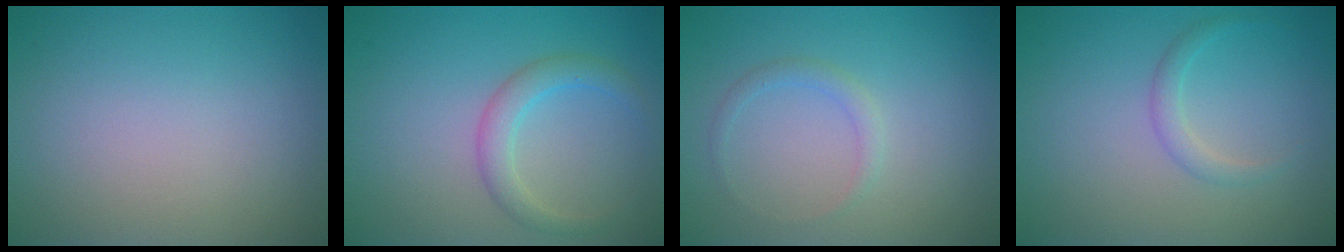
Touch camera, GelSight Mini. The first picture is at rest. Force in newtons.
{"total": 2.5, "press": 2.5, "slide": 0.1}
{"total": 1.1, "press": 1.1, "slide": 0.1}
{"total": 1.4, "press": 1.3, "slide": 0.1}